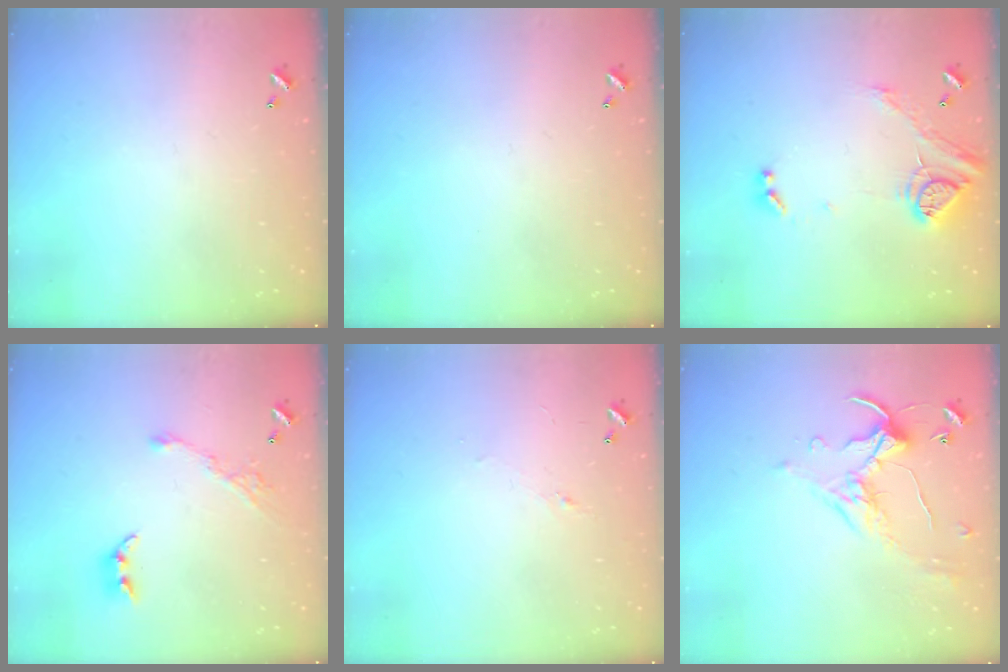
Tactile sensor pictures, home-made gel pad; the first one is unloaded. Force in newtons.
{"total": 0.0}
{"total": 15.5, "press": 15.5, "slide": 0.7}
{"total": 7.9, "press": 7.9, "slide": 0.8}
{"total": 0.9, "press": 0.6, "slide": 0.7}
{"total": 1.2, "press": 0.6, "slide": 1.0}